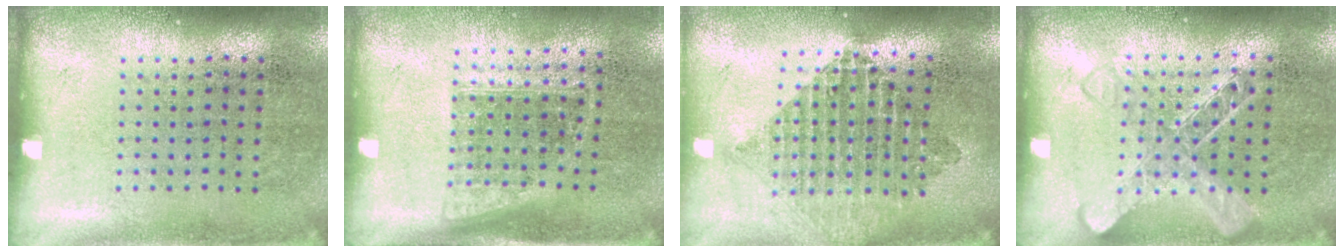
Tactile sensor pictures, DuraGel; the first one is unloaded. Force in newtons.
{"total": 1.0, "press": 0.8, "slide": 0.6}
{"total": 2.1, "press": 1.7, "slide": 1.2}
{"total": 1.3, "press": 1.3, "slide": 0.3}